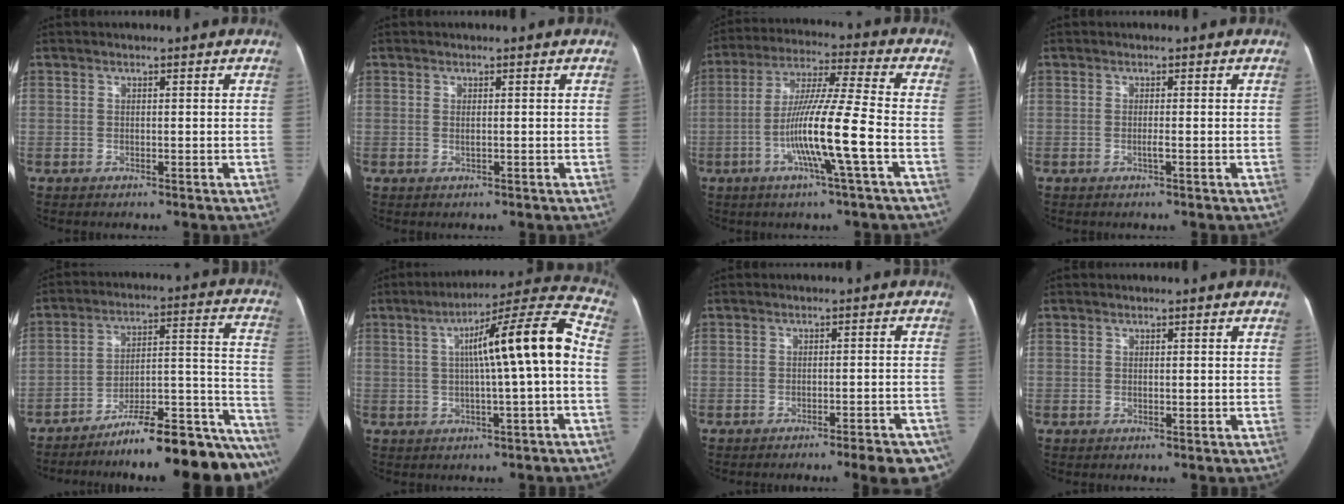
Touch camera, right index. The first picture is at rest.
{"total": 0.9, "force": [-0.1, 0.3, 0.9], "torque": [-0.021, -0.002, 0.001]}
{"total": 13.4, "force": [-4.0, -0.9, 12.7], "torque": [-0.241, -0.003, -0.079]}
{"total": 1.1, "force": [-0.4, 0.1, 1.0], "torque": [-0.021, 0.001, -0.008]}
{"total": 21.6, "force": [-19.0, 2.1, 10.1], "torque": [-0.050, 0.056, -0.275]}
{"total": 13.9, "force": [0.3, 0.5, 13.9], "torque": [-0.208, 0.039, 0.002]}
{"total": 8.9, "force": [-6.9, 1.5, 5.4], "torque": [-0.045, 0.016, -0.088]}
{"total": 0.7, "force": [-0.1, 0.5, 0.5], "torque": [-0.009, -0.001, -0.001]}